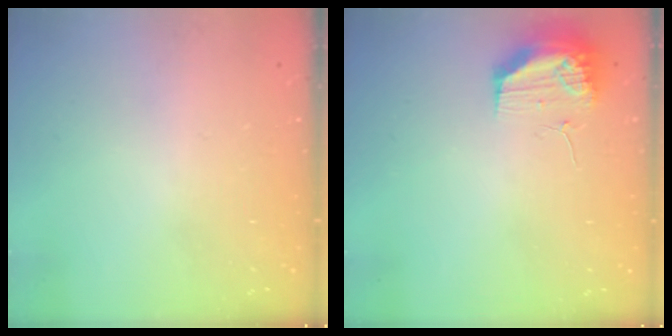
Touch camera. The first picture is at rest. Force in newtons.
{"total": 10.6, "press": 10.5, "slide": 1.3}